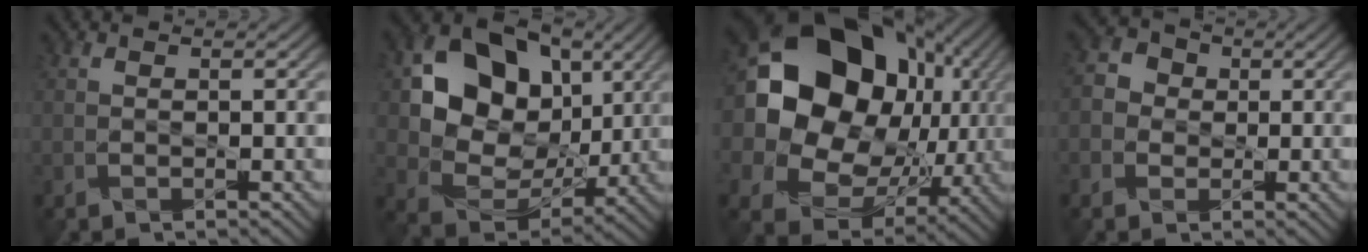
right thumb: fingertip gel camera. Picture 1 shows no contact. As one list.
[{"total": 13.1, "force": [2.8, 10.4, 7.5], "torque": [-0.141, -0.008, 0.042]}, {"total": 24.8, "force": [5.8, 20.5, 12.7], "torque": [-0.348, 0.008, 0.128]}, {"total": 3.7, "force": [-0.6, 3.4, 1.3], "torque": [-0.032, 0.006, -0.020]}]